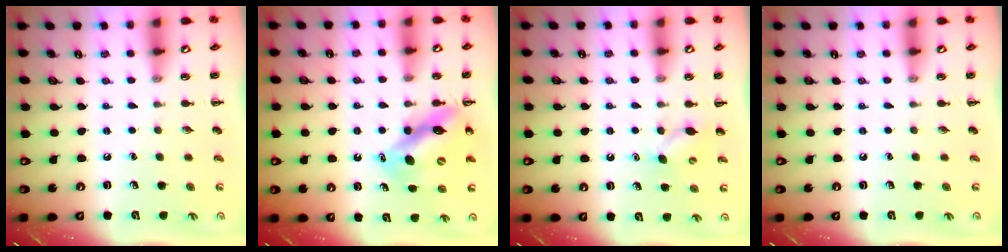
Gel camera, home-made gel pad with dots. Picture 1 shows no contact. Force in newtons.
{"total": 12.5, "press": 11.9, "slide": 4.0}
{"total": 4.9, "press": 4.7, "slide": 1.3}
{"total": 0.0}